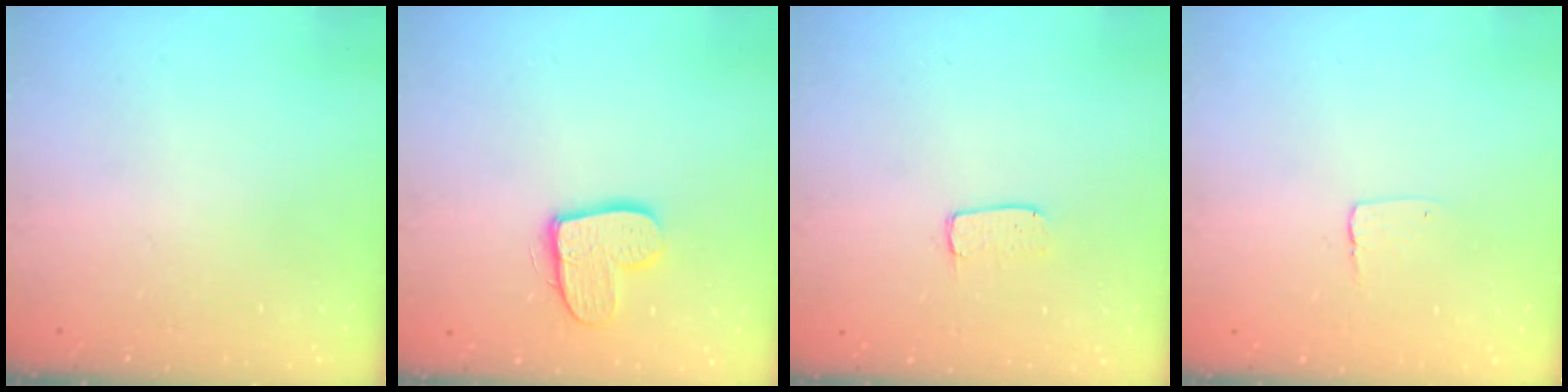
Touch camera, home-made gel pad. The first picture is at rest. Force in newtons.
{"total": 12.0, "press": 11.9, "slide": 0.9}
{"total": 3.7, "press": 3.7, "slide": 0.3}
{"total": 2.9, "press": 2.9, "slide": 0.2}